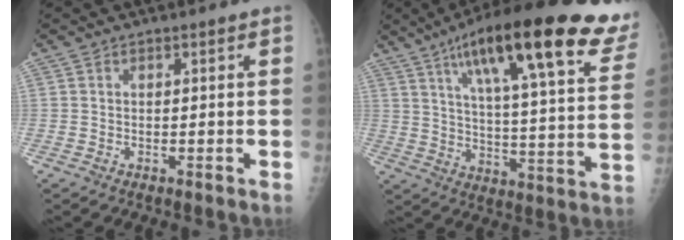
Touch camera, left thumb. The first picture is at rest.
{"total": 29.4, "force": [17.1, 6.2, 23.2], "torque": [-0.316, -0.029, 0.246]}